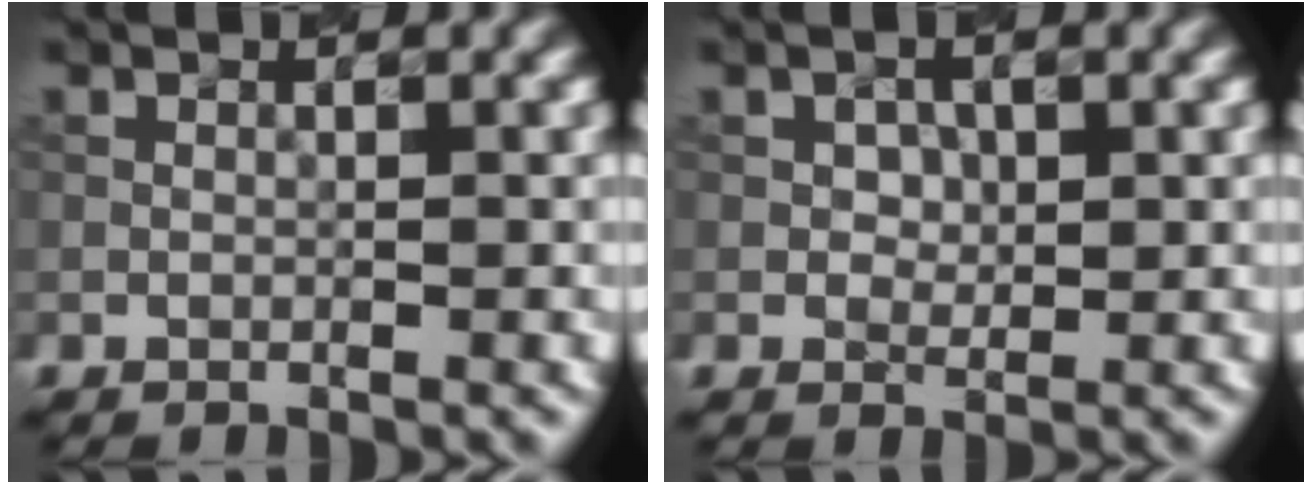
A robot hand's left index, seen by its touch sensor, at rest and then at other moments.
{"total": 1.5, "force": [0.3, 1.2, 1.0], "torque": [-0.018, 0.000, 0.004]}